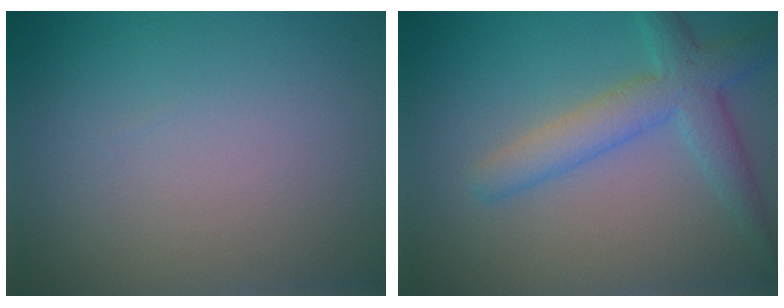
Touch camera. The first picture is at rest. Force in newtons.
{"total": 4.0, "press": 4.0, "slide": 0.2}